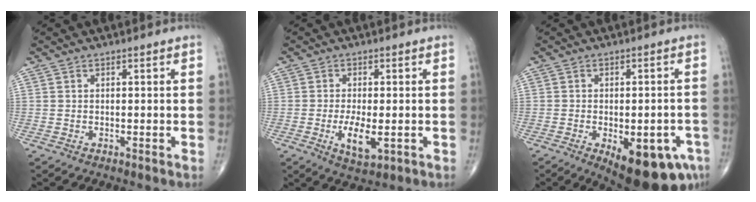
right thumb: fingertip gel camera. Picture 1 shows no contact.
{"total": 5.9, "force": [-1.5, 2.4, 5.3], "torque": [-0.095, -0.011, -0.022]}
{"total": 15.8, "force": [-6.9, 6.7, 12.6], "torque": [-0.124, 0.009, -0.076]}